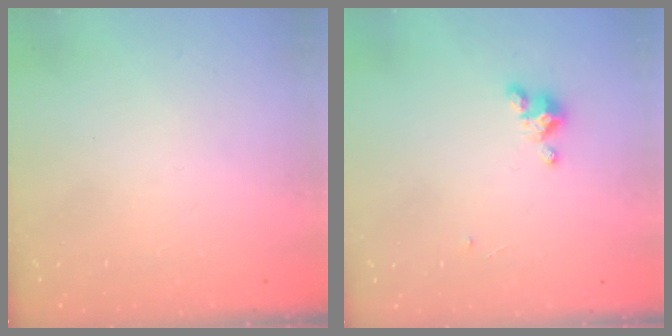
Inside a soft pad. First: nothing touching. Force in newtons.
{"total": 2.7, "press": 2.7, "slide": 0.3}